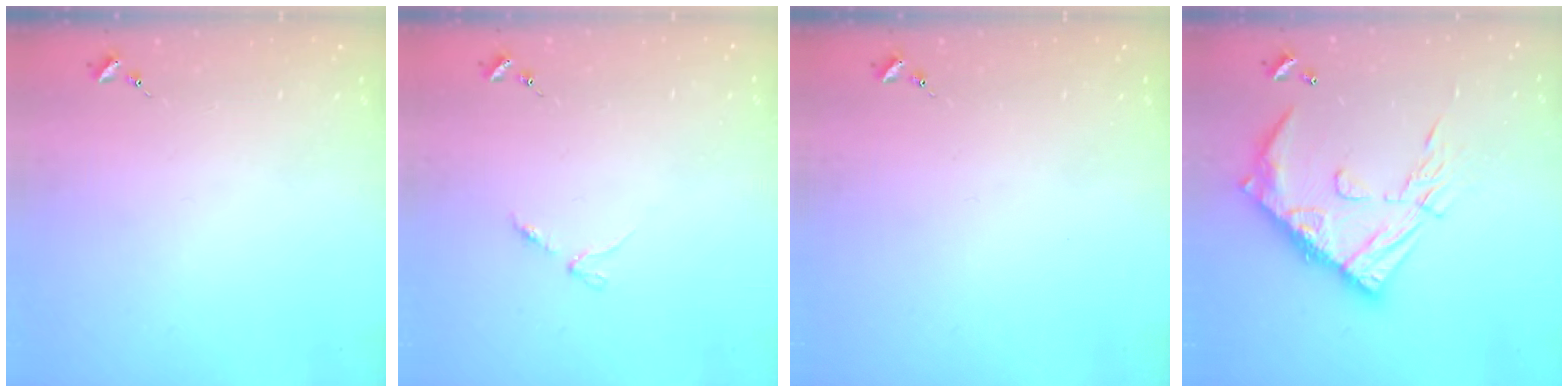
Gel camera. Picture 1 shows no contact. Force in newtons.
{"total": 2.9, "press": 2.8, "slide": 0.4}
{"total": 0.0}
{"total": 19.1, "press": 19.0, "slide": 1.8}